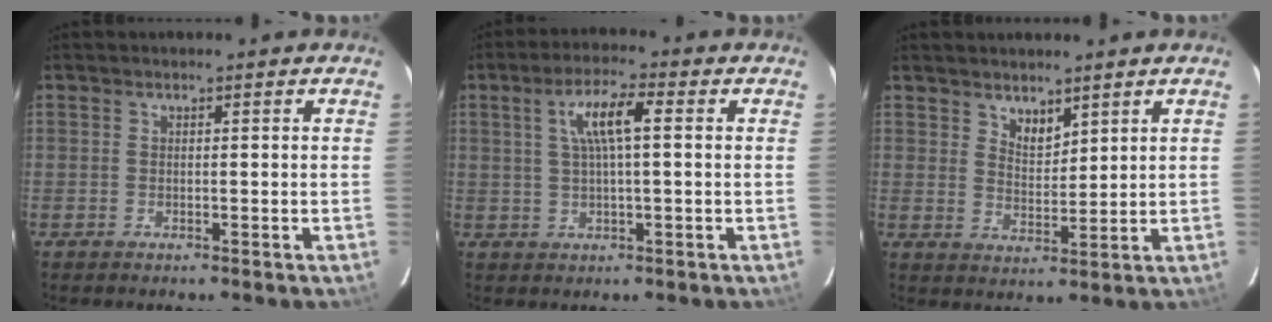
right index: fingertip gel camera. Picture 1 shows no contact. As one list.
[{"total": 6.9, "force": [1.5, 1.2, 6.6], "torque": [-0.125, 0.010, 0.030]}, {"total": 4.1, "force": [3.3, 1.9, 1.7], "torque": [-0.021, 0.001, 0.059]}]